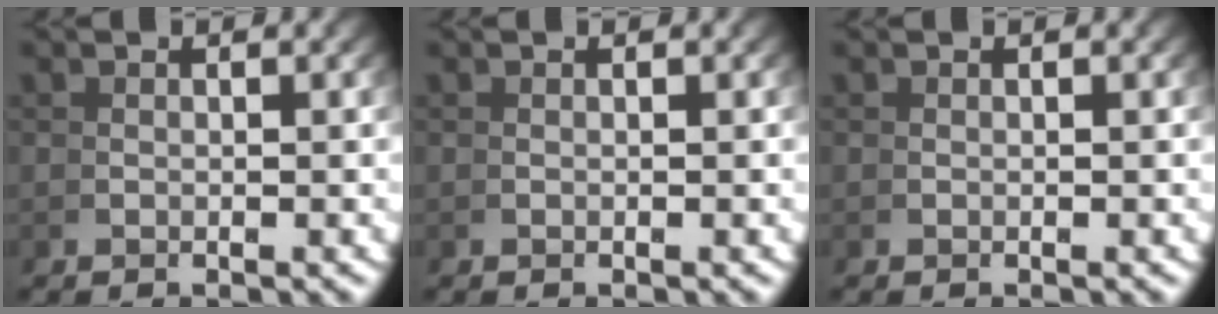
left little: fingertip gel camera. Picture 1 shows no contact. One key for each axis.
{"total": 0.0}
{"total": 0.0}